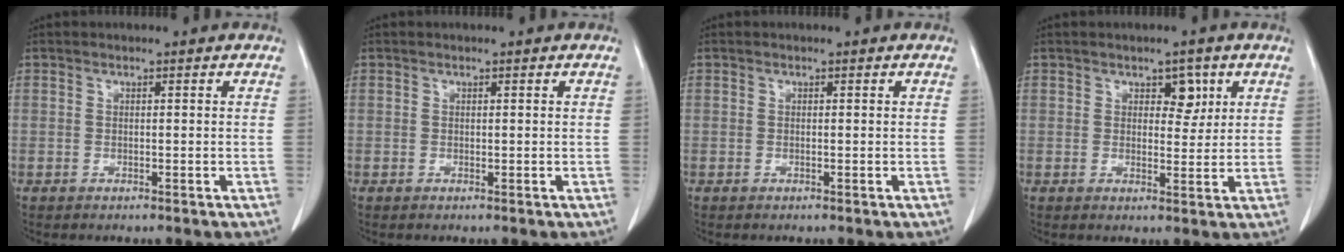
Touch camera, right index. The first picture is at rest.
{"total": 0.0}
{"total": 0.0}
{"total": 3.3, "force": [1.5, 2.0, 2.2], "torque": [-0.020, 0.002, 0.021]}